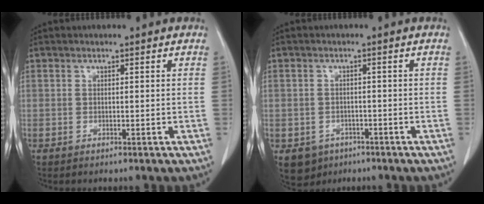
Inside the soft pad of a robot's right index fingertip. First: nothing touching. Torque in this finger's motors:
{"motor_torque": [-0.34, -0.12, -0.69, -0.20]}